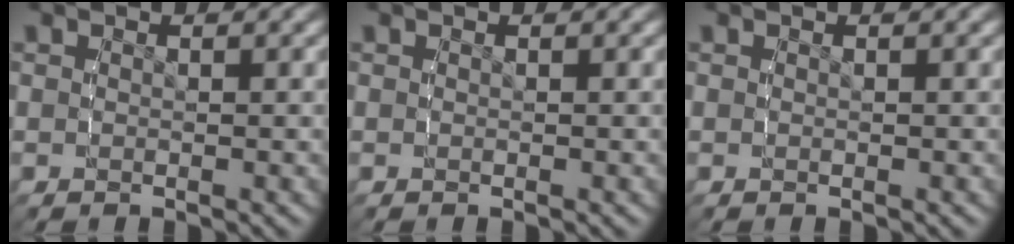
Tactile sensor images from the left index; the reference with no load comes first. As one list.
[{"total": 0.0}, {"total": 0.0}]